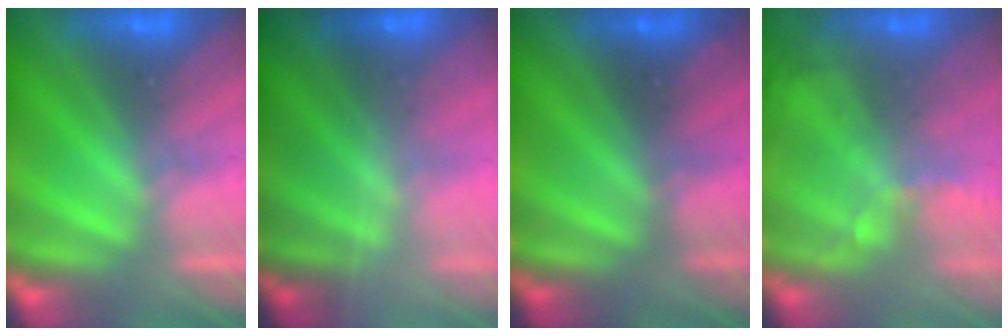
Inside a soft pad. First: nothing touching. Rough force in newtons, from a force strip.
{"total": 1.8}
{"total": 2.4}
{"total": 11.4}